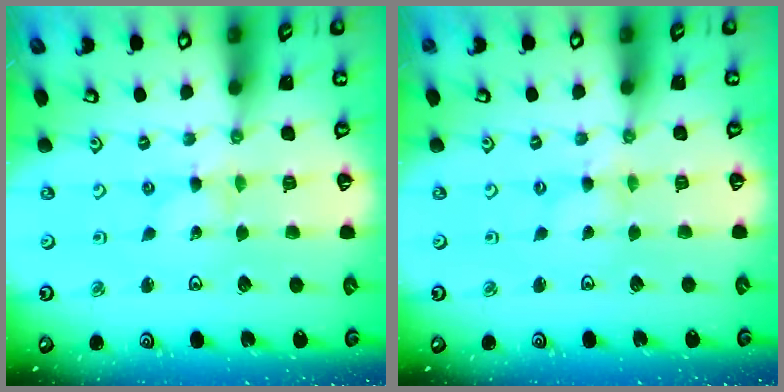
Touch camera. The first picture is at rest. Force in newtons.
{"total": 0.0}